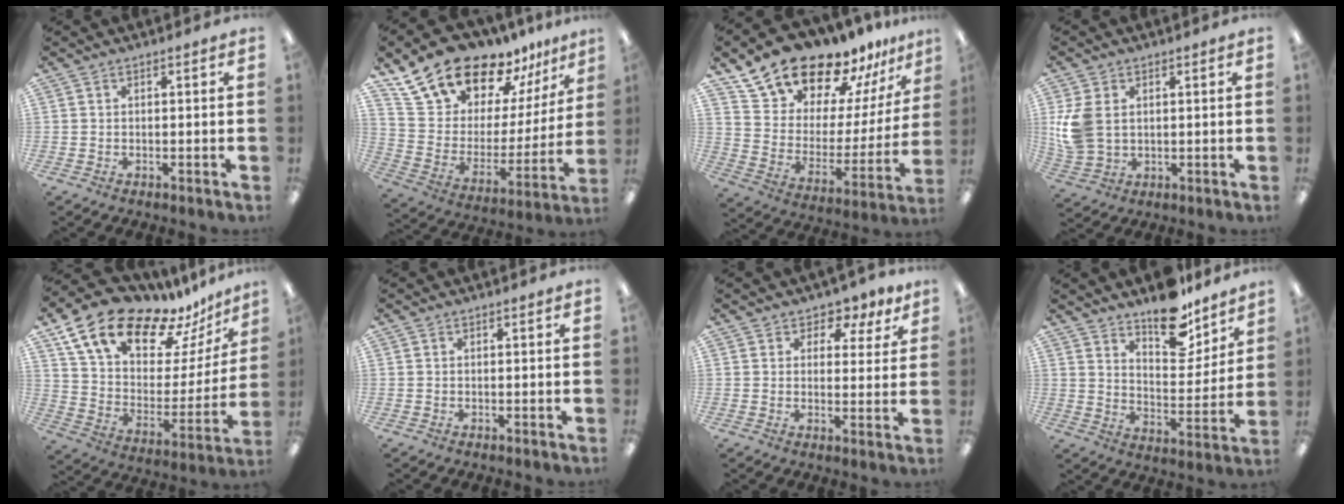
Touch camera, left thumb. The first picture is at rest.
{"total": 20.5, "force": [17.6, 9.0, 5.6], "torque": [-0.114, -0.135, 0.324]}
{"total": 20.4, "force": [17.9, 8.6, 5.0], "torque": [-0.100, -0.140, 0.328]}
{"total": 8.8, "force": [1.8, 6.8, 5.4], "torque": [-0.121, 0.008, 0.036]}
{"total": 19.5, "force": [14.9, 8.9, 8.9], "torque": [-0.152, -0.108, 0.264]}
{"total": 0.0}
{"total": 4.5, "force": [3.3, 2.7, 1.3], "torque": [-0.010, -0.021, 0.056]}
{"total": 14.7, "force": [11.7, 6.1, 6.4], "torque": [-0.077, -0.088, 0.207]}